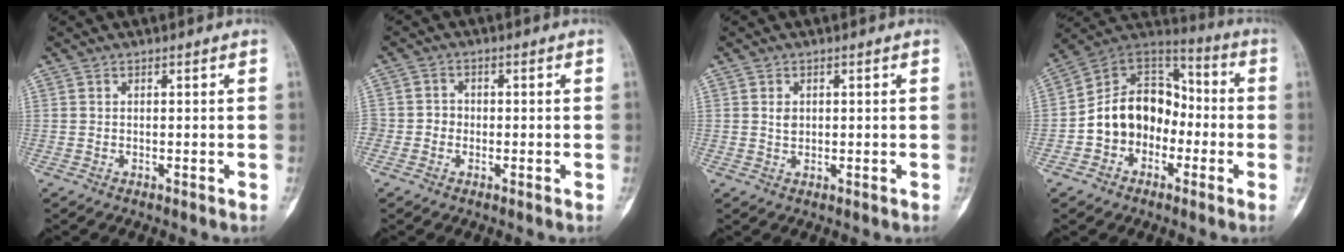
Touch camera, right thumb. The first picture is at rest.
{"total": 2.6, "force": [-0.6, 2.4, 0.8], "torque": [0.008, 0.010, -0.017]}
{"total": 1.8, "force": [0.4, 1.4, 1.1], "torque": [-0.009, 0.000, 0.008]}
{"total": 15.1, "force": [-3.3, 11.9, 8.8], "torque": [-0.109, 0.063, -0.068]}